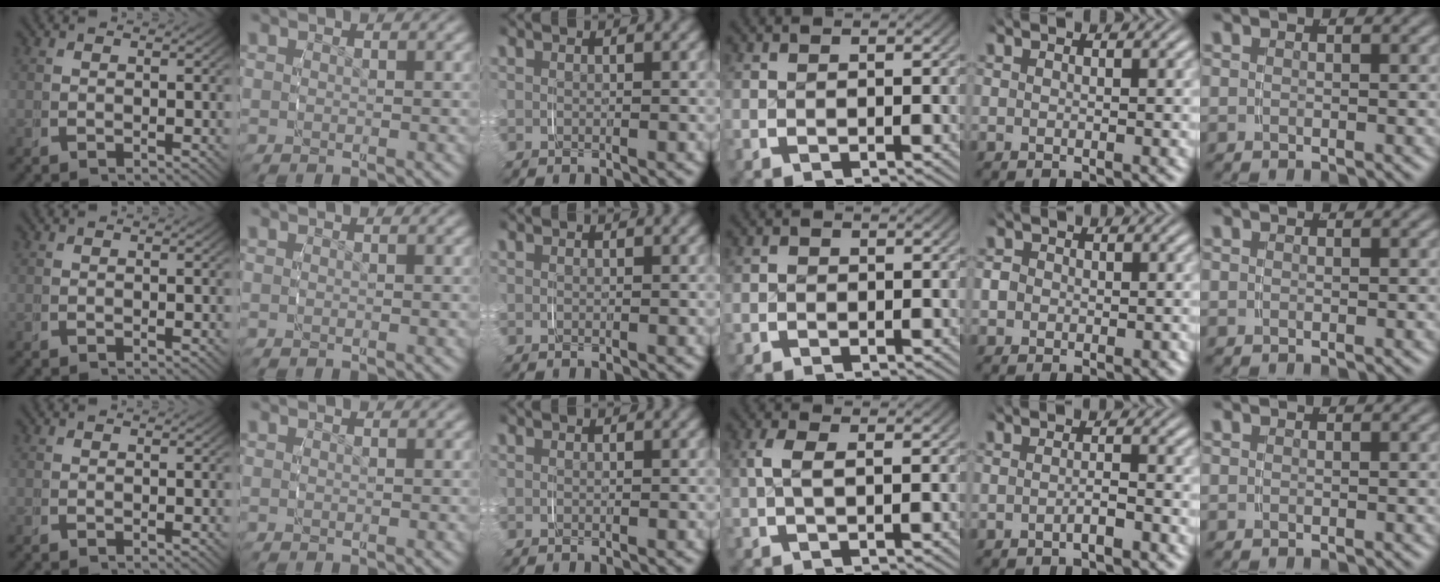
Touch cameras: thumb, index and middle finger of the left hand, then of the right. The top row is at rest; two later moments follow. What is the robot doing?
{"motion": "grasp_and_lifting", "object": "toothpaste"}